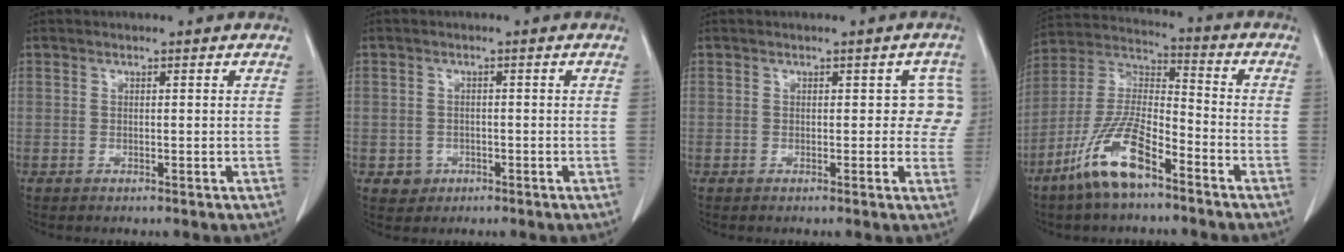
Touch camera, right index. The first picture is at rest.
{"total": 1.0, "force": [-0.3, 1.0, 0.0], "torque": [0.002, 0.006, -0.006]}
{"total": 4.0, "force": [0.5, 2.7, 3.0], "torque": [-0.004, 0.017, -0.002]}
{"total": 12.7, "force": [-7.8, 3.2, 9.5], "torque": [-0.201, -0.008, -0.152]}